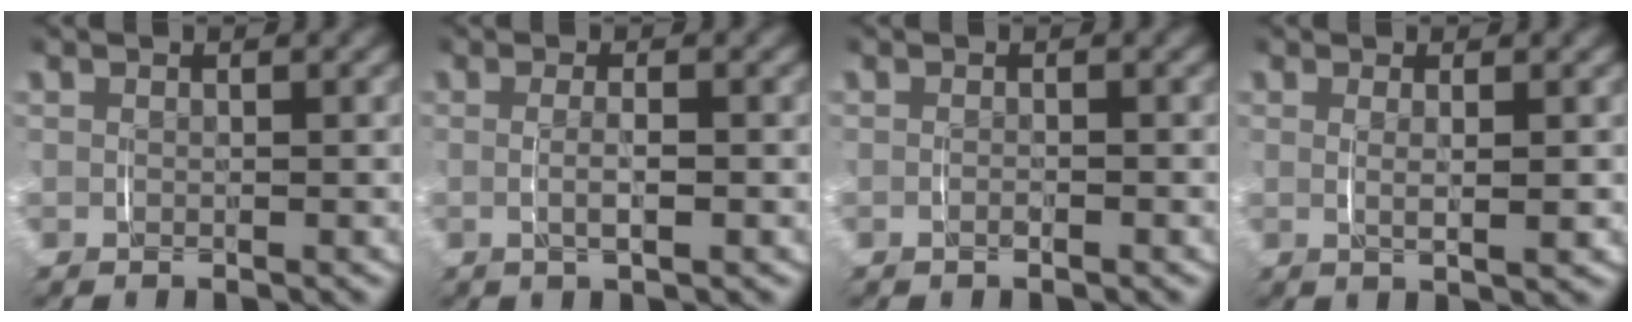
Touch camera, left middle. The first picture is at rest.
{"total": 2.0, "force": [-0.3, 0.2, 2.0], "torque": [-0.032, -0.002, -0.003]}
{"total": 0.6, "force": [-0.4, 0.1, 0.4], "torque": [-0.010, 0.000, -0.008]}
{"total": 1.9, "force": [0.3, 0.0, 1.9], "torque": [-0.032, -0.005, 0.010]}